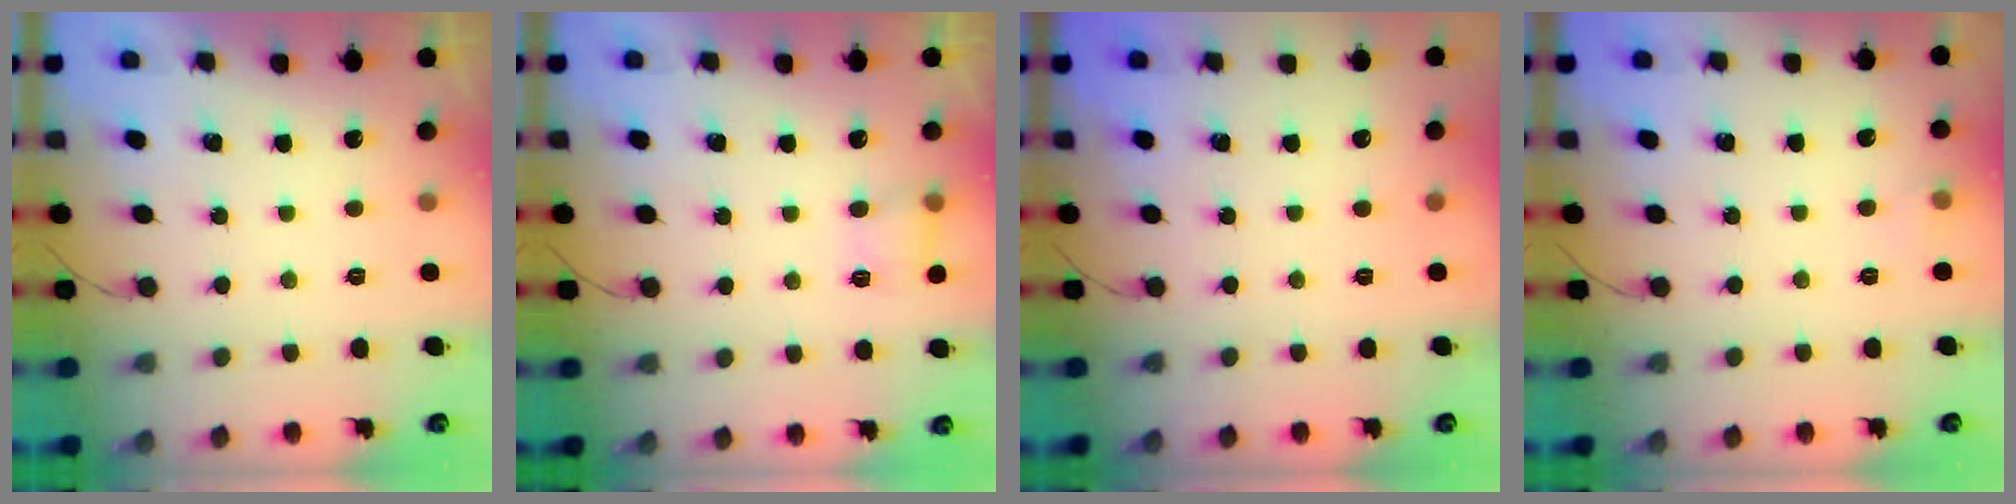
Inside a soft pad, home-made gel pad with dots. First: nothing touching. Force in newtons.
{"total": 4.5, "press": 4.4, "slide": 1.2}
{"total": 0.0}
{"total": 4.5, "press": 4.3, "slide": 1.2}